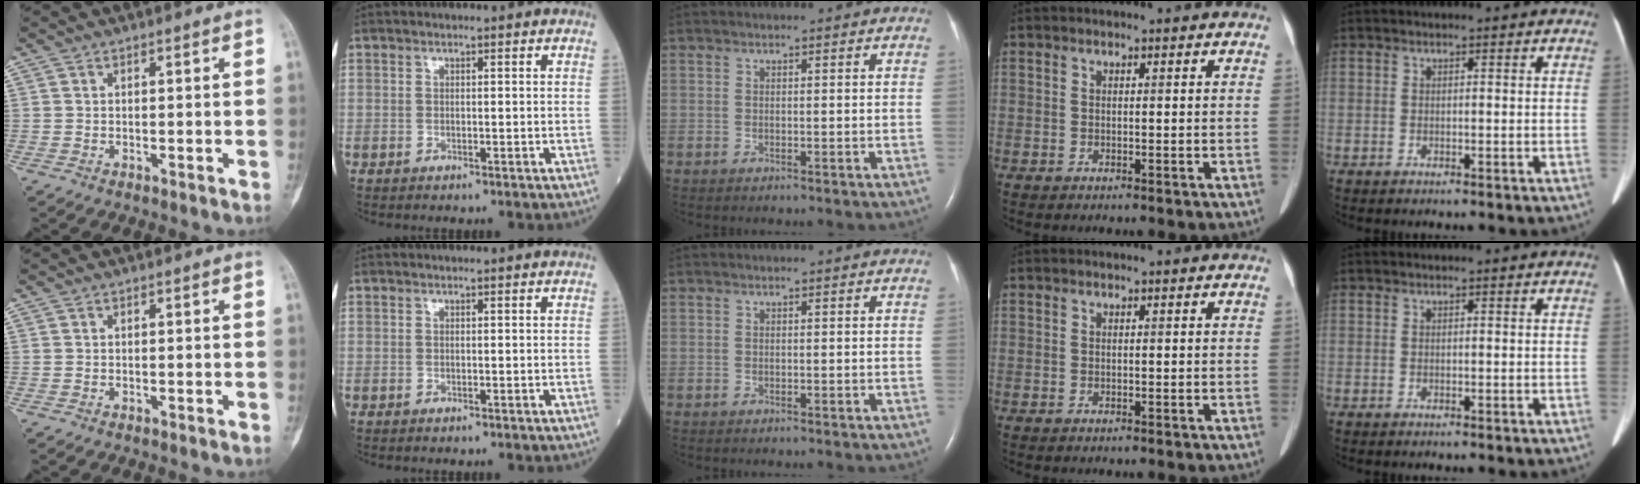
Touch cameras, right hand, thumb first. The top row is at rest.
{}